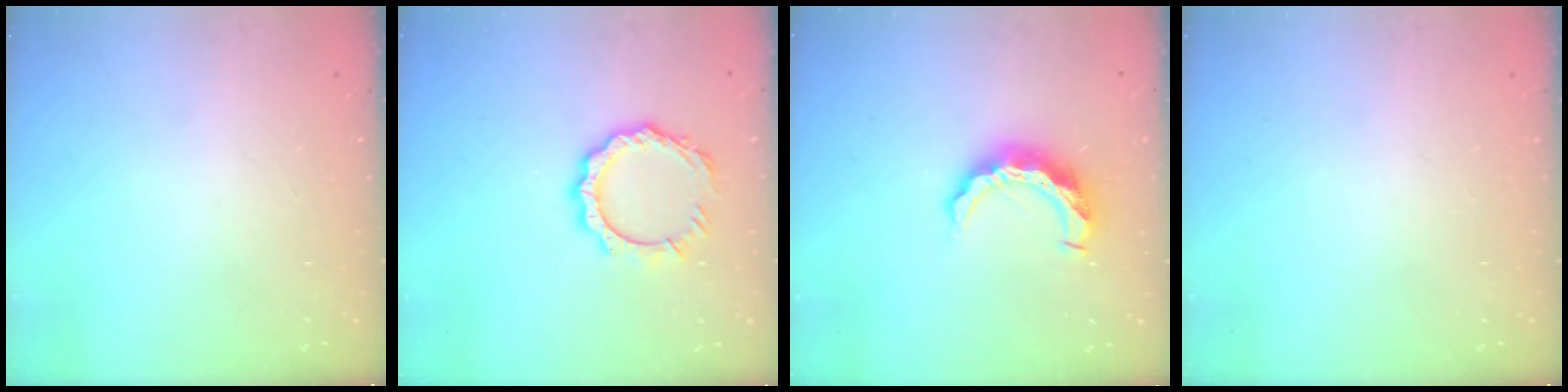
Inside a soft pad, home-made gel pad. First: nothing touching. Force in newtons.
{"total": 10.5, "press": 10.5, "slide": 1.0}
{"total": 9.5, "press": 9.5, "slide": 0.5}
{"total": 0.0}